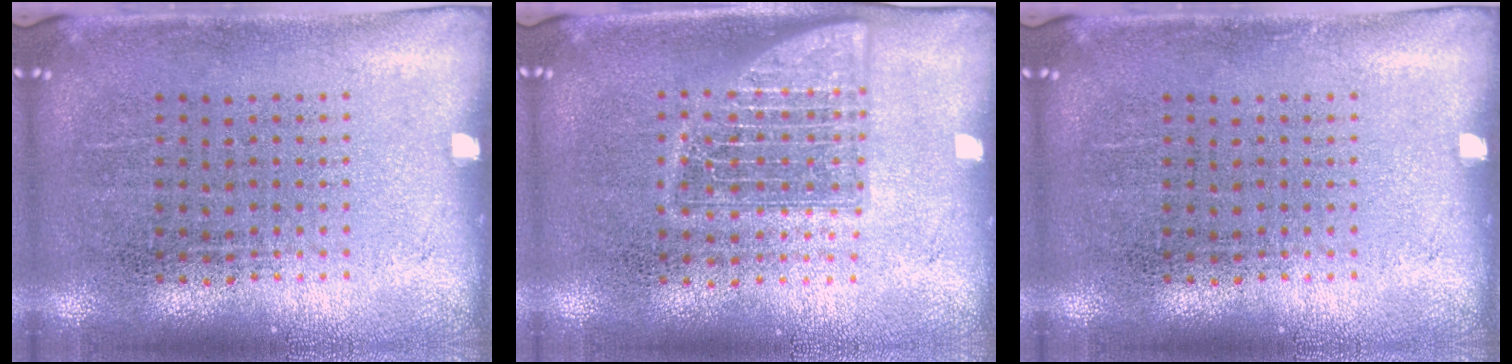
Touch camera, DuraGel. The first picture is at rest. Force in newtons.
{"total": 2.5, "press": 2.5, "slide": 0.3}
{"total": 0.0}